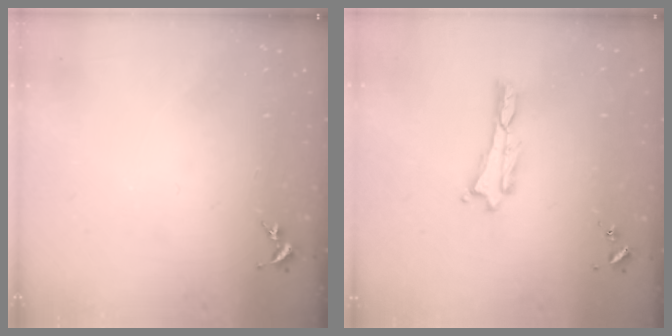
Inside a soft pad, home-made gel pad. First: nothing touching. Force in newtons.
{"total": 0.0}